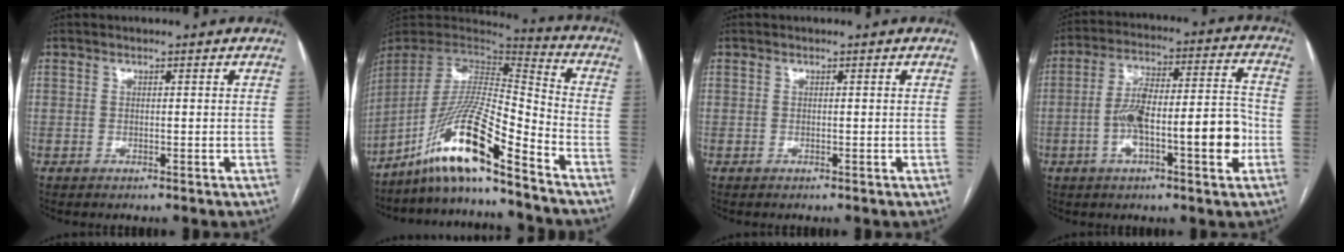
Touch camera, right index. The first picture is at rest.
{"total": 16.3, "force": [-12.0, -0.2, 11.0], "torque": [-0.214, 0.003, -0.224]}
{"total": 0.0}
{"total": 14.7, "force": [-3.7, 3.3, 13.8], "torque": [-0.225, 0.031, -0.057]}